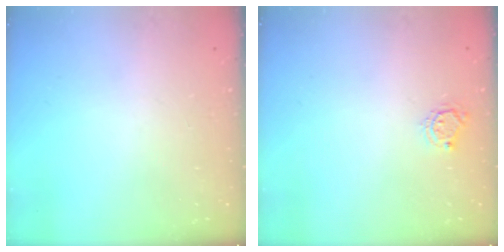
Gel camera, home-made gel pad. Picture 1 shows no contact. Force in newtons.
{"total": 4.5, "press": 4.5, "slide": 0.4}